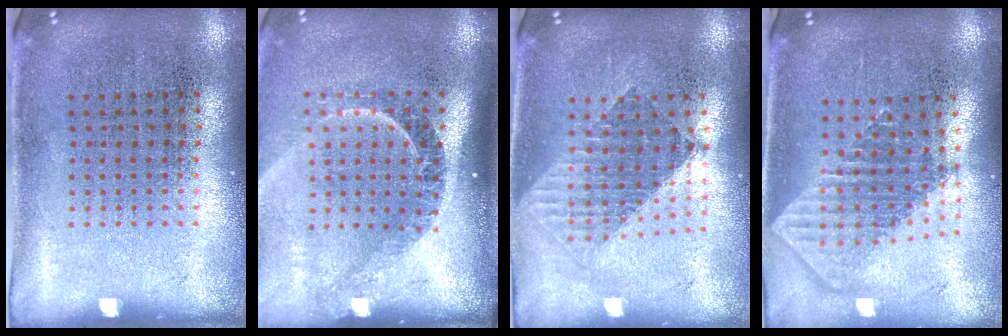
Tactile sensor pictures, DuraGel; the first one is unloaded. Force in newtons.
{"total": 2.4, "press": 1.6, "slide": 1.8}
{"total": 1.6, "press": 1.3, "slide": 0.9}
{"total": 1.9, "press": 1.5, "slide": 1.1}